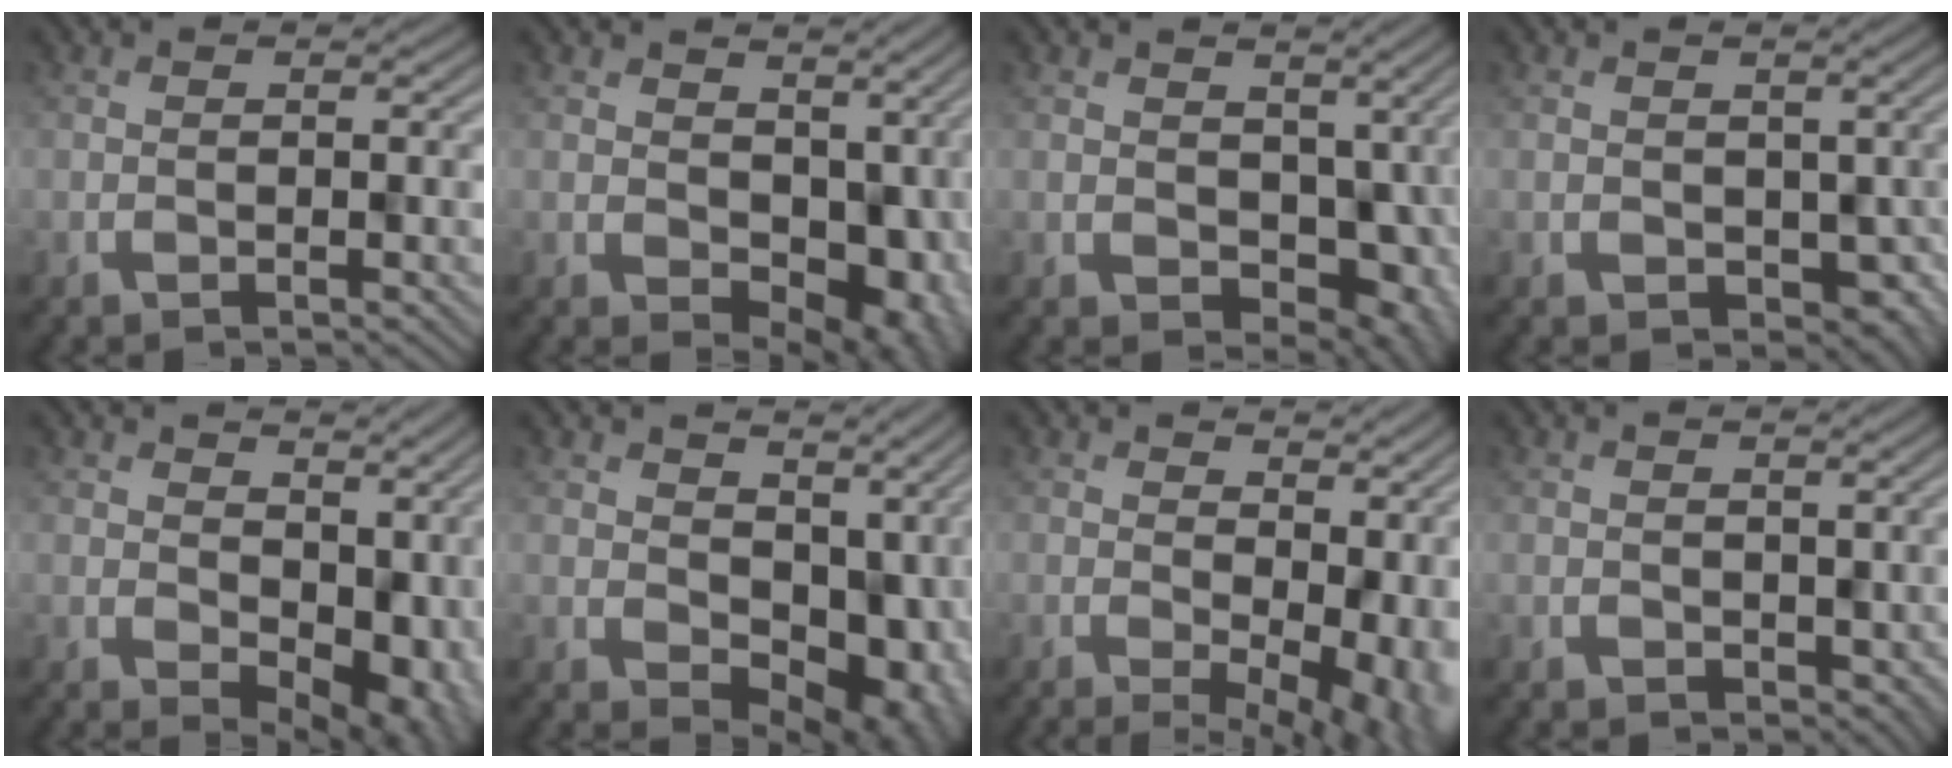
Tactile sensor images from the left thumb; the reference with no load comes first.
{"total": 8.1, "force": [0.5, 6.0, 5.4], "torque": [-0.066, -0.030, 0.023]}
{"total": 7.2, "force": [0.0, 5.9, 4.2], "torque": [-0.044, -0.037, 0.016]}
{"total": 4.1, "force": [-1.4, 3.4, 1.8], "torque": [-0.019, -0.012, -0.003]}
{"total": 9.5, "force": [1.2, 6.6, 6.8], "torque": [-0.086, -0.033, 0.039]}
{"total": 9.7, "force": [1.6, 7.2, 6.4], "torque": [-0.077, -0.035, 0.043]}
{"total": 10.4, "force": [-0.6, 5.6, 8.8], "torque": [-0.108, -0.027, 0.020]}
{"total": 1.8, "force": [-0.2, 1.7, 0.7], "torque": [-0.010, -0.009, 0.014]}